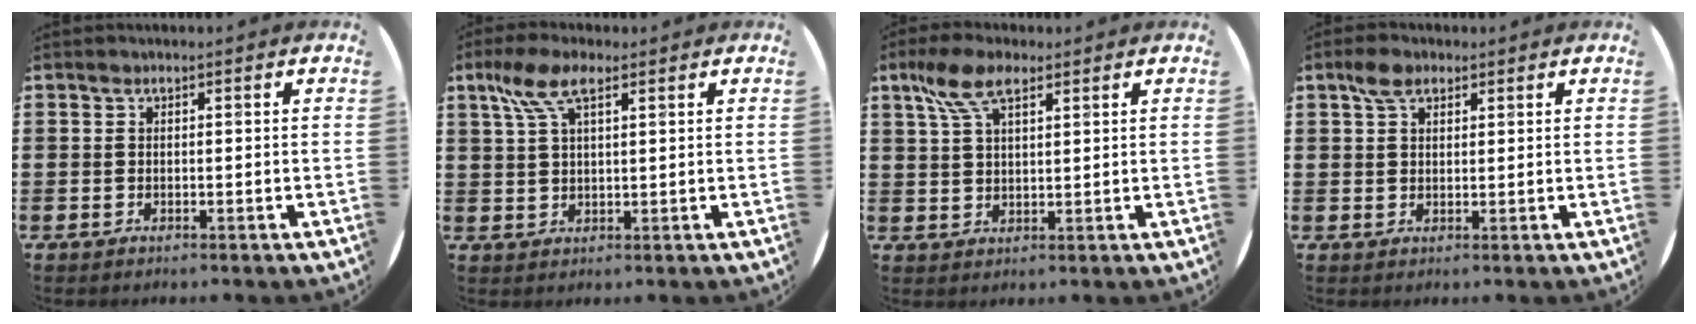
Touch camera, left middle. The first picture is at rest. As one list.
[{"total": 5.9, "force": [3.2, 2.2, 4.4], "torque": [-0.096, 0.011, 0.055]}, {"total": 6.6, "force": [3.9, 2.8, 4.6], "torque": [-0.099, 0.008, 0.070]}, {"total": 3.3, "force": [2.3, 1.8, 1.6], "torque": [-0.027, 0.006, 0.040]}]